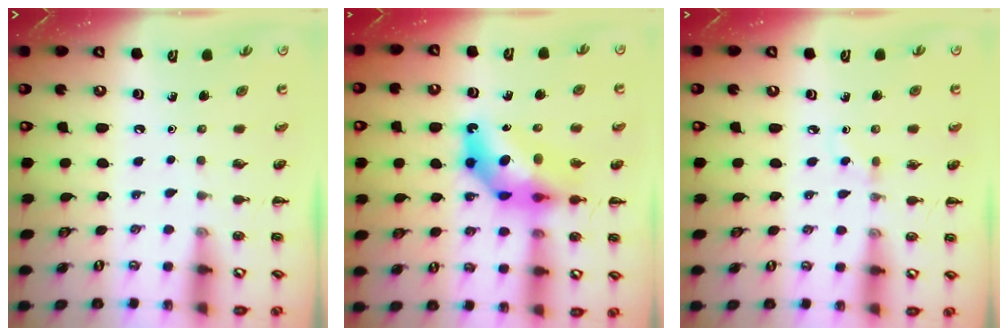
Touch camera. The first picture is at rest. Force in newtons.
{"total": 13.5, "press": 12.9, "slide": 3.9}
{"total": 2.0, "press": 1.7, "slide": 1.0}